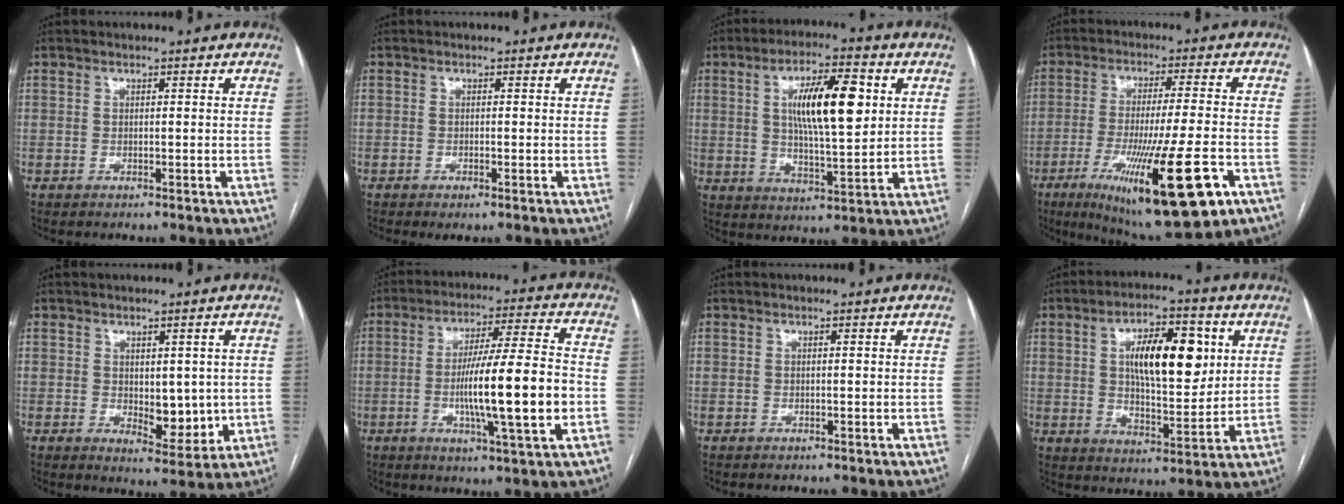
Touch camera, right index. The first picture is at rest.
{"total": 1.2, "force": [-0.7, 0.2, 1.0], "torque": [-0.016, -0.003, -0.008]}
{"total": 12.6, "force": [3.1, 3.0, 11.8], "torque": [-0.207, 0.008, 0.051]}
{"total": 20.7, "force": [-9.5, 2.2, 18.2], "torque": [-0.268, -0.043, -0.144]}
{"total": 6.1, "force": [0.0, 3.2, 5.2], "torque": [-0.069, -0.007, 0.016]}
{"total": 15.3, "force": [-2.7, 0.4, 15.1], "torque": [-0.257, -0.001, -0.046]}
{"total": 0.0}
{"total": 13.4, "force": [3.6, 4.9, 12.0], "torque": [-0.197, 0.014, 0.059]}